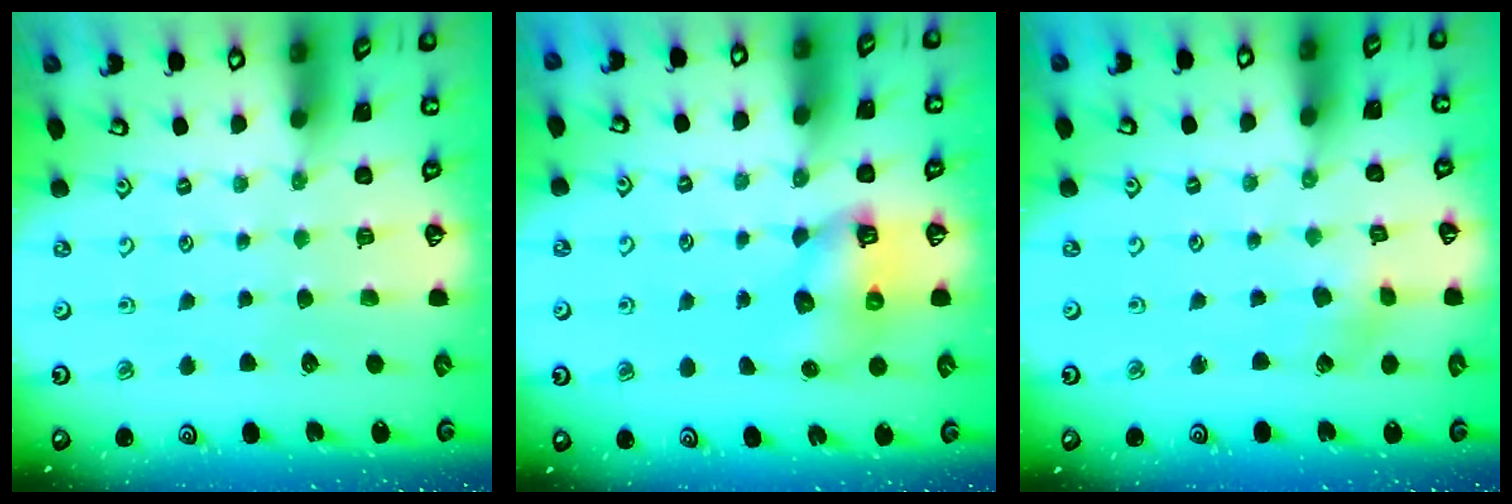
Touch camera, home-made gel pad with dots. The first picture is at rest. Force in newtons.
{"total": 7.5, "press": 7.5, "slide": 0.9}
{"total": 1.7, "press": 1.7, "slide": 0.3}